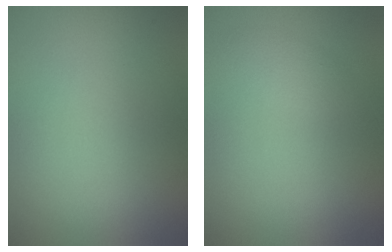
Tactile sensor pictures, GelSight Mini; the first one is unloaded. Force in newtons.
{"total": 2.3, "press": 2.3, "slide": 0.2}